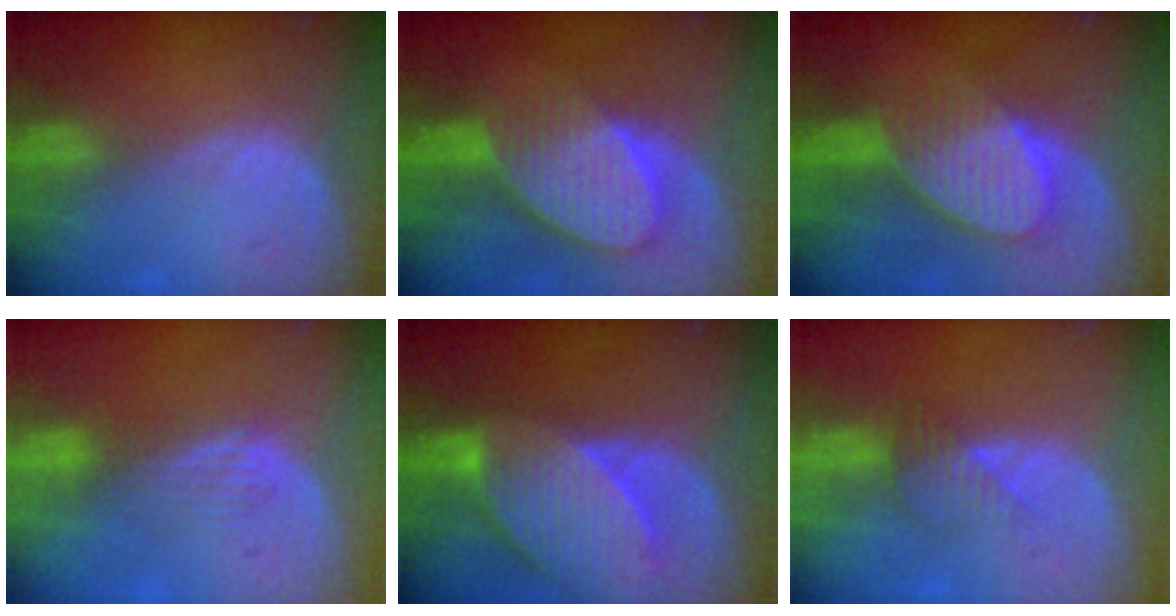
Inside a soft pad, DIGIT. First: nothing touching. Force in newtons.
{"total": 9.4, "press": 8.3, "slide": 4.6}
{"total": 8.1, "press": 7.6, "slide": 2.8}
{"total": 3.6, "press": 3.2, "slide": 1.7}
{"total": 10.3, "press": 9.1, "slide": 4.9}
{"total": 3.1, "press": 3.1, "slide": 0.5}